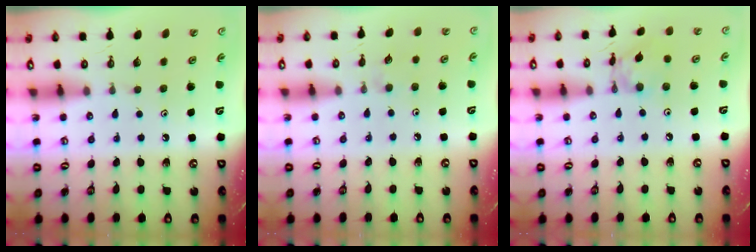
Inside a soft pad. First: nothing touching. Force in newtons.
{"total": 1.9, "press": 1.8, "slide": 0.3}
{"total": 9.2, "press": 9.2, "slide": 0.6}